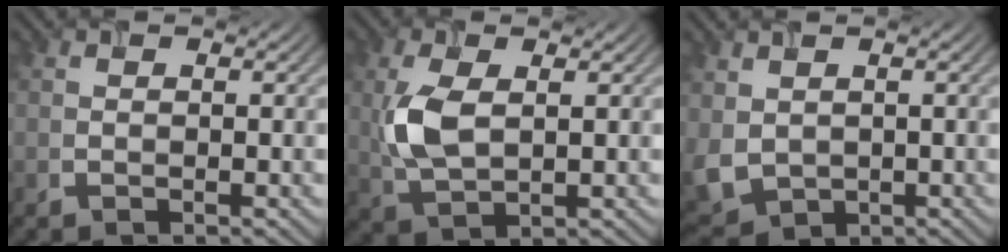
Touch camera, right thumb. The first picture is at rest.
{"total": 6.6, "force": [0.9, 3.4, 5.5], "torque": [-0.141, 0.001, 0.022]}
{"total": 4.7, "force": [0.7, 3.7, 2.8], "torque": [-0.103, -0.013, 0.016]}